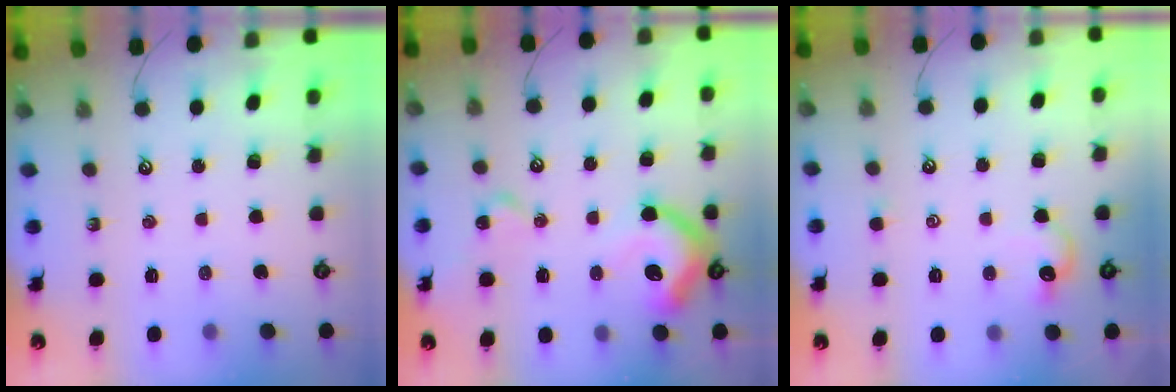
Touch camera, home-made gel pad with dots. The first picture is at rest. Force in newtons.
{"total": 12.3, "press": 12.2, "slide": 1.4}
{"total": 1.9, "press": 1.8, "slide": 0.6}